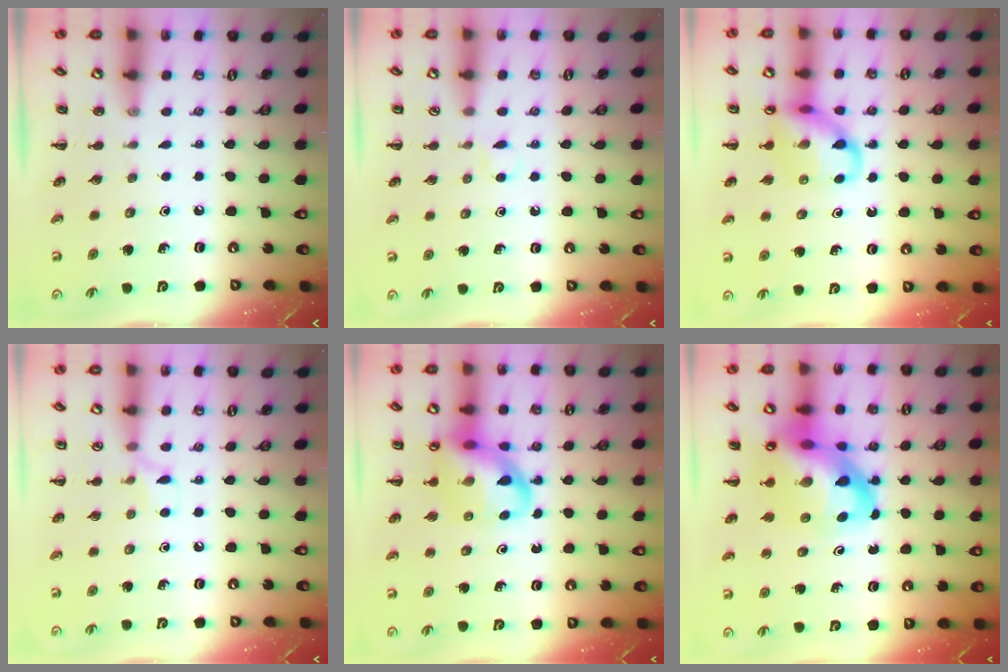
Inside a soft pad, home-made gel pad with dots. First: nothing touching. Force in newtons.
{"total": 2.9, "press": 2.7, "slide": 0.9}
{"total": 12.4, "press": 12.3, "slide": 1.2}
{"total": 5.8, "press": 5.3, "slide": 2.2}
{"total": 14.8, "press": 14.5, "slide": 3.1}
{"total": 18.7, "press": 18.0, "slide": 4.9}